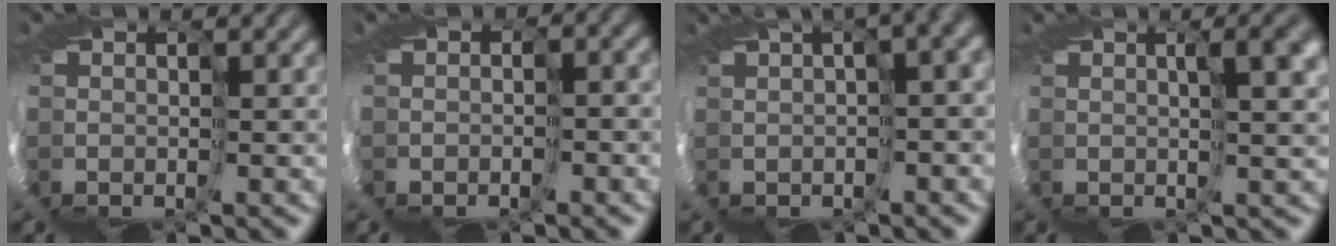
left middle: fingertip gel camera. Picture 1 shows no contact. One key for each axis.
{"total": 3.0, "fx": -1.8, "fy": 1.7, "fz": 1.8, "tx": -0.023, "ty": 0.003, "tz": -0.011}
{"total": 8.1, "fx": 1.2, "fy": 2.3, "fz": 7.7, "tx": -0.086, "ty": 0.016, "tz": 0.040}
{"total": 5.1, "fx": 3.1, "fy": 0.4, "fz": 4.0, "tx": -0.046, "ty": 0.018, "tz": 0.044}